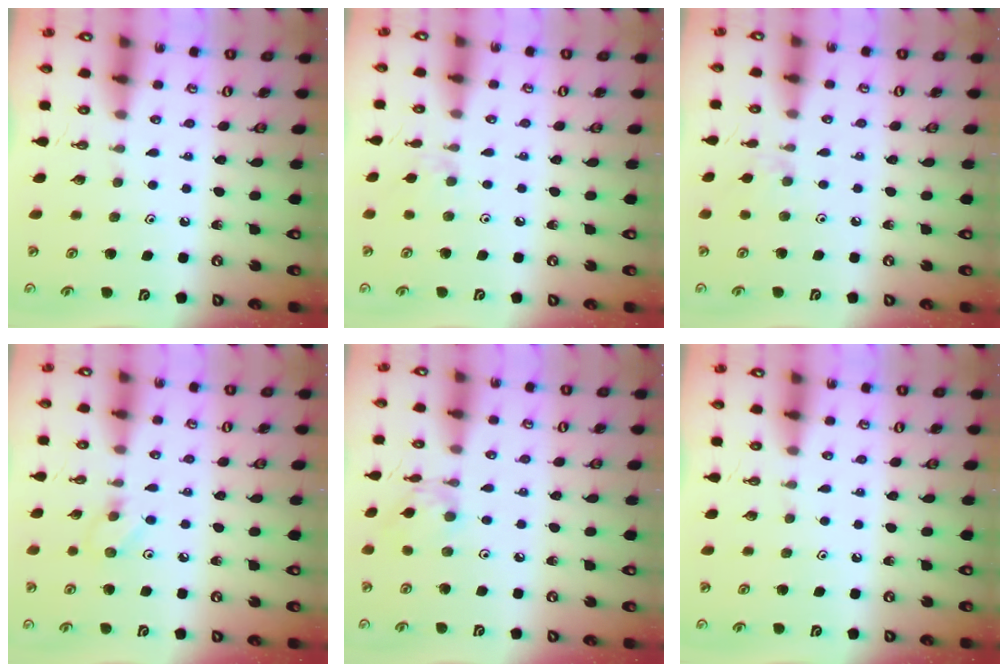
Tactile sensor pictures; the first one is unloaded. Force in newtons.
{"total": 3.0, "press": 2.9, "slide": 0.5}
{"total": 3.0, "press": 2.9, "slide": 0.5}
{"total": 5.4, "press": 5.4, "slide": 0.6}
{"total": 3.9, "press": 3.9, "slide": 0.3}
{"total": 0.0}